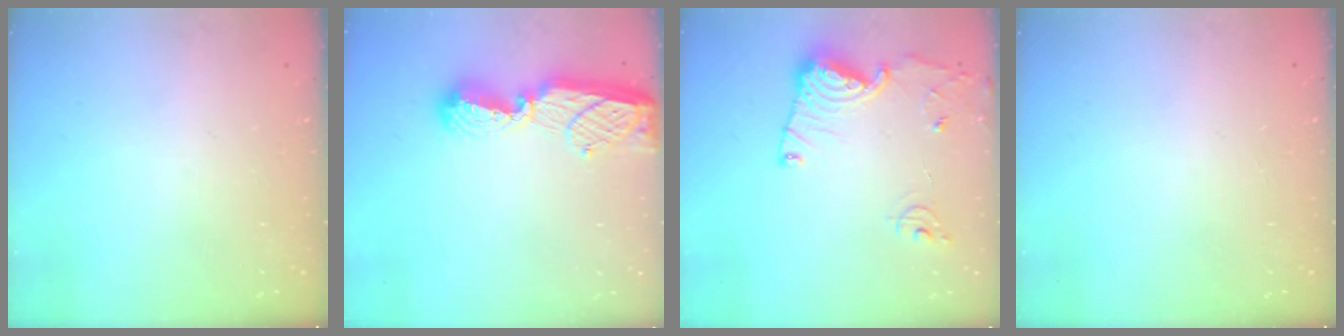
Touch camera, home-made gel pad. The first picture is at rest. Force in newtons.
{"total": 10.7, "press": 10.7, "slide": 1.0}
{"total": 13.4, "press": 13.4, "slide": 1.5}
{"total": 0.0}